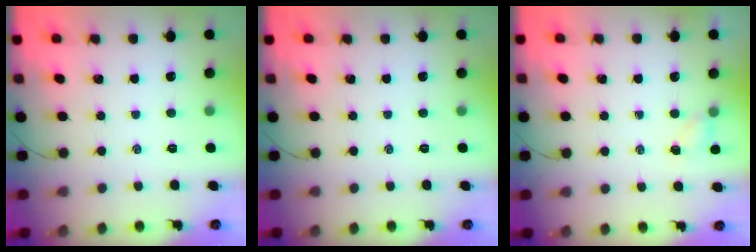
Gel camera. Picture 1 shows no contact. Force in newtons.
{"total": 0.0}
{"total": 2.7, "press": 2.5, "slide": 0.8}